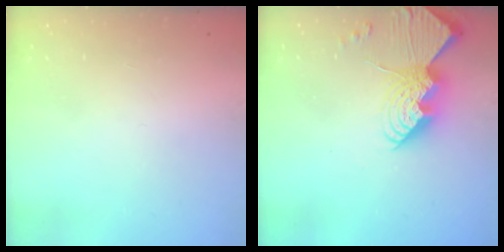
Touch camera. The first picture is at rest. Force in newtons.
{"total": 15.8, "press": 15.8, "slide": 1.3}